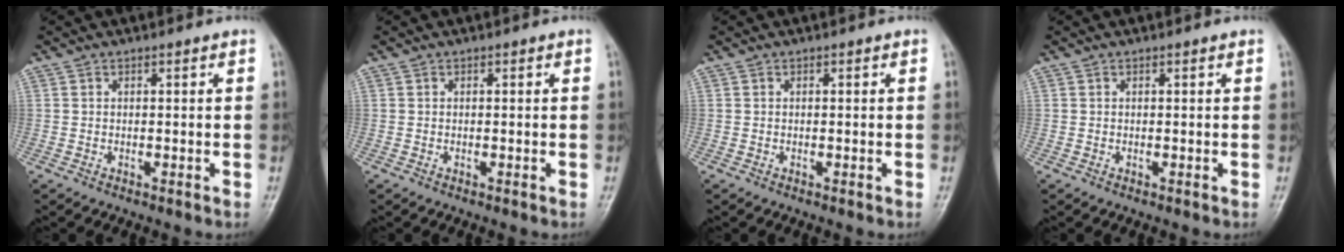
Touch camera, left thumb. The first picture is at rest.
{"total": 0.0}
{"total": 0.0}
{"total": 0.0}